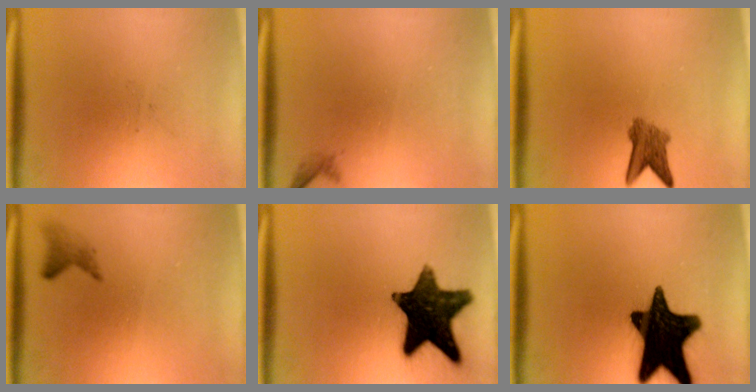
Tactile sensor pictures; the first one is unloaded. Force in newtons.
{"total": 0.6}
{"total": 3.9}
{"total": 1.4}
{"total": 15.5}
{"total": 18.9}